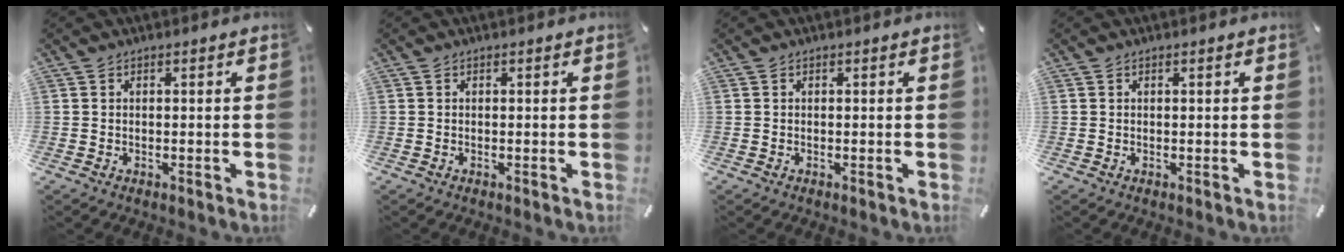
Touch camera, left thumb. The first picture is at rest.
{"total": 0.0}
{"total": 0.0}
{"total": 0.0}